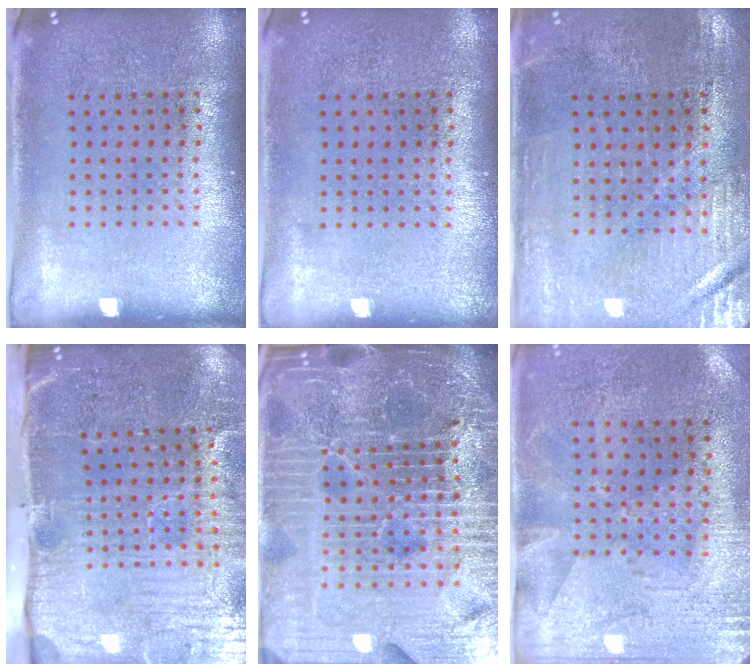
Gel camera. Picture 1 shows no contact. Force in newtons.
{"total": 0.0}
{"total": 0.7, "press": 0.6, "slide": 0.2}
{"total": 5.2, "press": 4.3, "slide": 2.9}
{"total": 7.2, "press": 6.3, "slide": 3.6}
{"total": 2.8, "press": 2.2, "slide": 1.6}